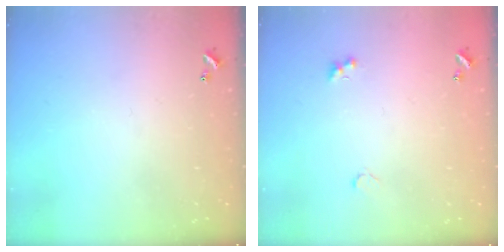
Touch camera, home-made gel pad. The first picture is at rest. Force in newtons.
{"total": 2.8, "press": 2.7, "slide": 0.6}